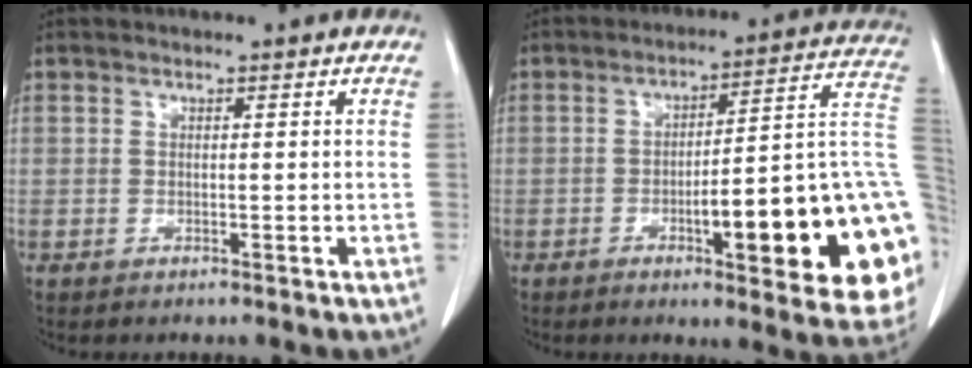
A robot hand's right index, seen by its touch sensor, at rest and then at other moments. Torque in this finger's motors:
{"motor_torque": [2.14, 0.00, 0.48, 0.11]}